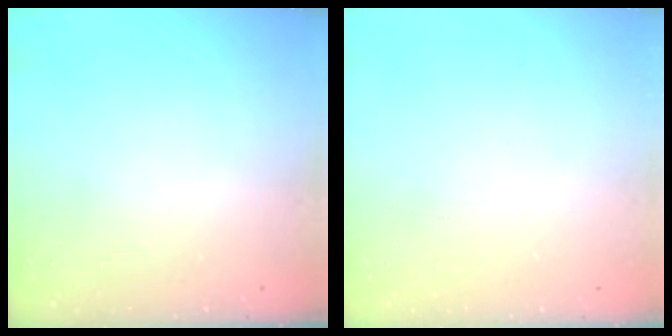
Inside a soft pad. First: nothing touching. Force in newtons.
{"total": 0.0}